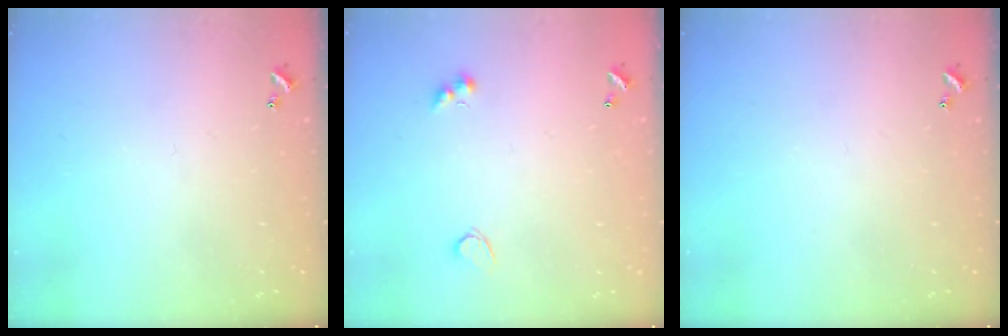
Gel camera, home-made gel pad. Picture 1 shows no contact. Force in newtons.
{"total": 2.8, "press": 2.6, "slide": 0.9}
{"total": 0.0}